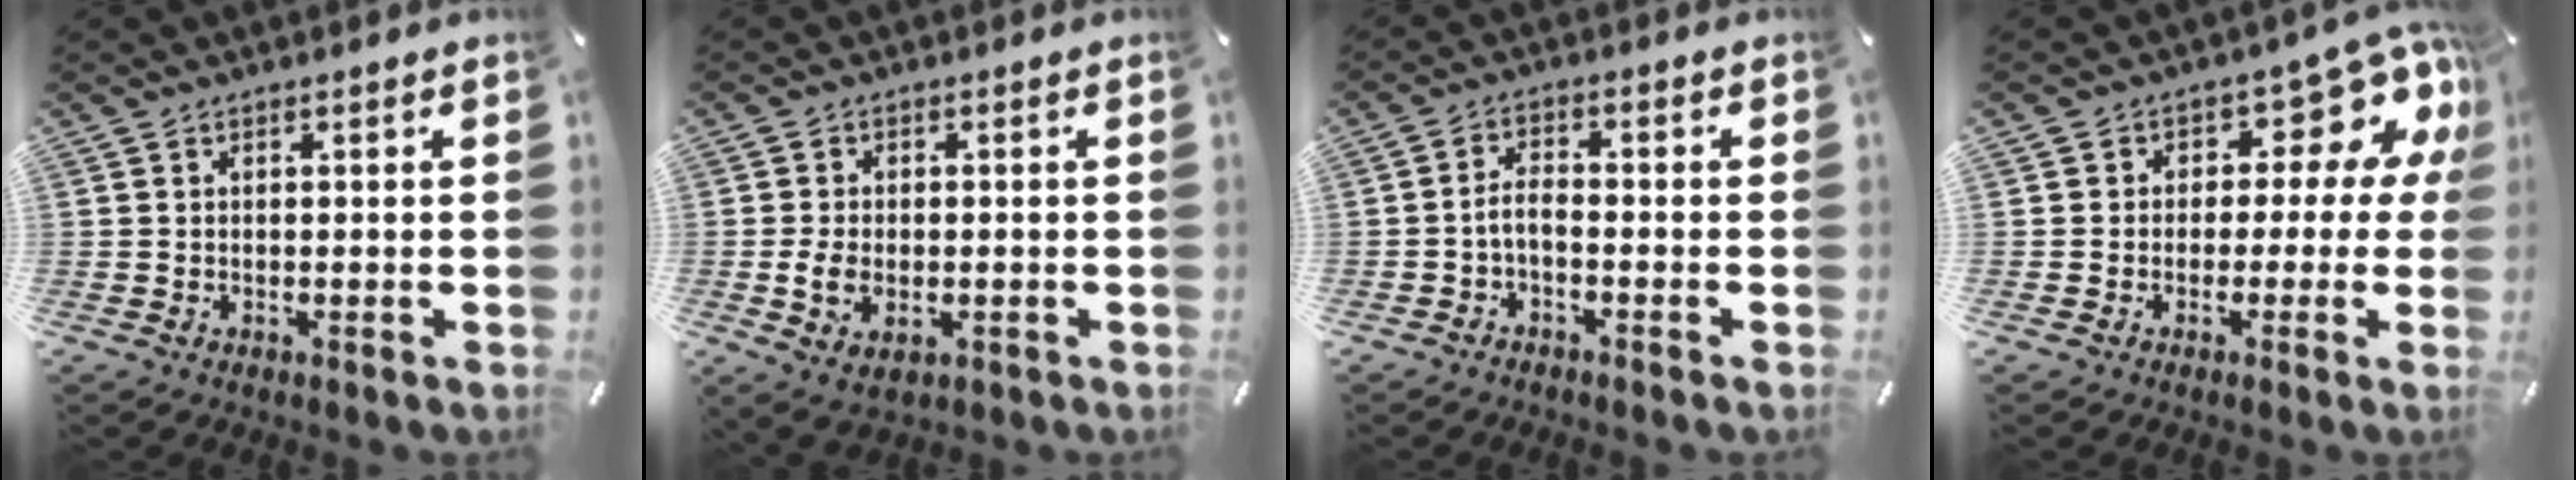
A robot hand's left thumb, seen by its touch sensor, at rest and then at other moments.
{"total": 5.4, "force": [-1.2, 3.6, 3.8], "torque": [-0.078, 0.000, -0.026]}
{"total": 3.7, "force": [-1.9, 1.5, 2.8], "torque": [-0.062, 0.009, -0.040]}
{"total": 10.9, "force": [4.1, 6.6, 7.6], "torque": [-0.087, -0.034, 0.066]}